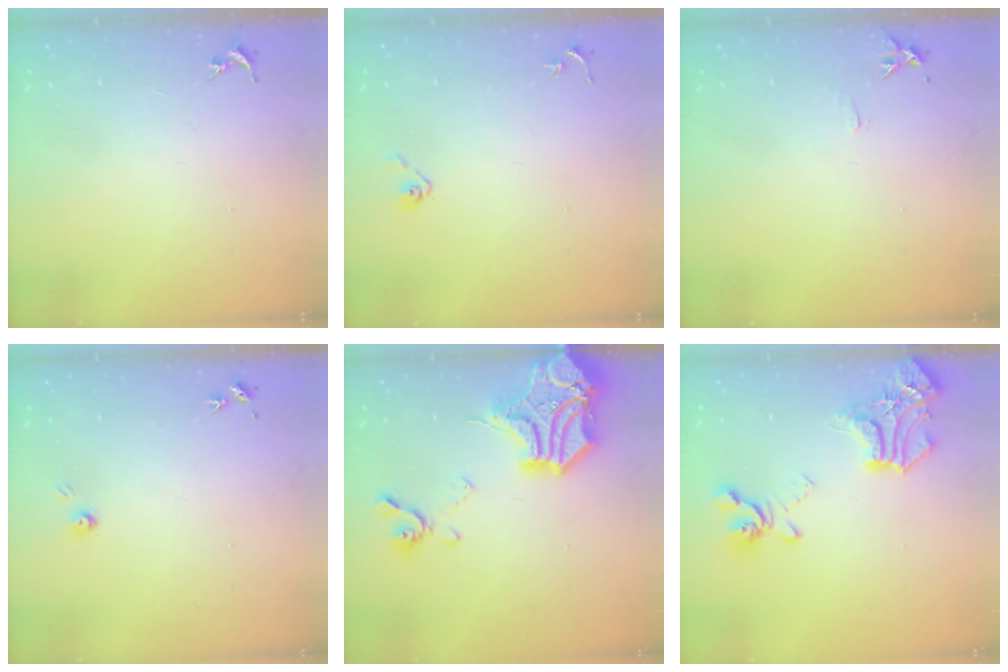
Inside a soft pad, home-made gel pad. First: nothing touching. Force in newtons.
{"total": 3.9, "press": 3.4, "slide": 1.9}
{"total": 5.5, "press": 5.4, "slide": 0.6}
{"total": 3.2, "press": 3.2, "slide": 0.3}
{"total": 22.5, "press": 22.3, "slide": 2.7}
{"total": 19.7, "press": 19.7, "slide": 1.4}